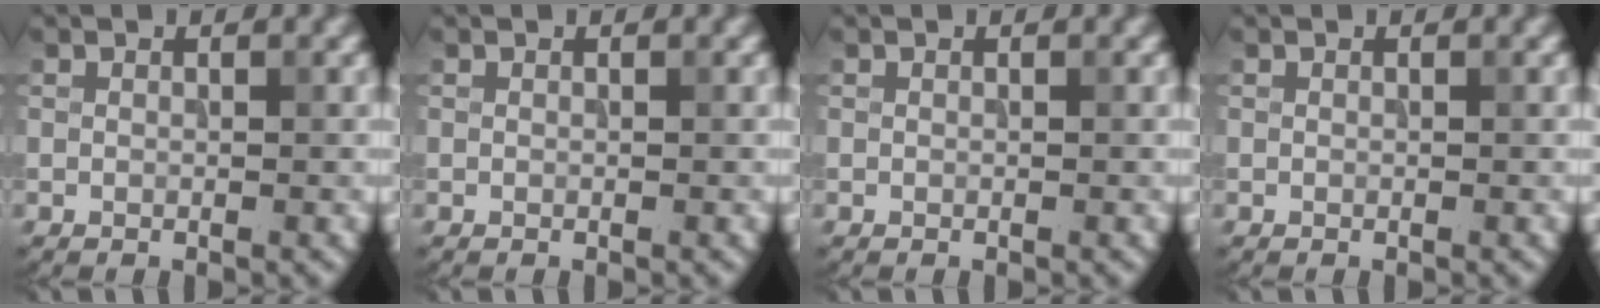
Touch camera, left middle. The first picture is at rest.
{"total": 0.0}
{"total": 0.0}
{"total": 0.0}